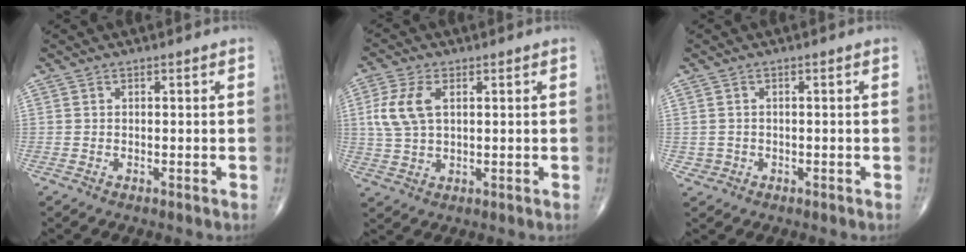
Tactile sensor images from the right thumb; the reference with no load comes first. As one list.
[{"total": 7.5, "force": [1.8, 4.2, 6.0], "torque": [-0.138, 0.004, 0.038]}, {"total": 1.3, "force": [-0.3, 1.3, 0.0], "torque": [0.009, 0.007, -0.005]}]